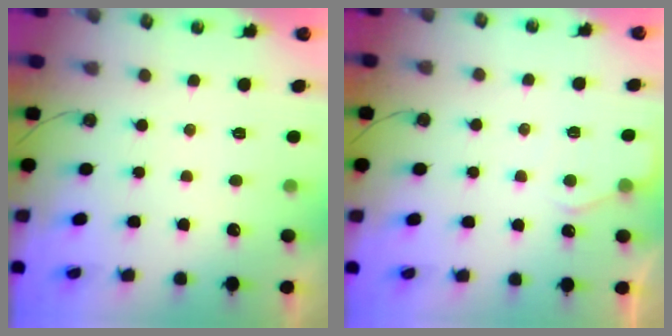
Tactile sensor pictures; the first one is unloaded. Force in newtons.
{"total": 5.2, "press": 5.2, "slide": 0.4}